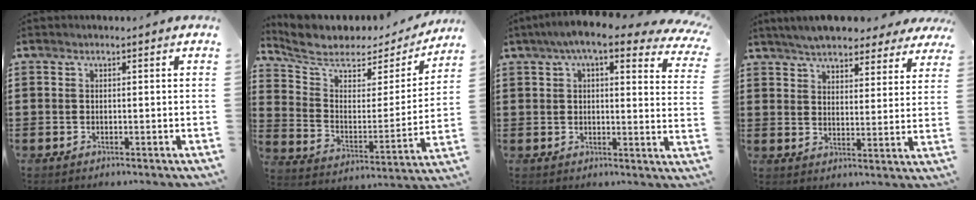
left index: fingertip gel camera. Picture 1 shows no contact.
{"total": 6.1, "force": [5.1, 2.7, 2.0], "torque": [-0.074, -0.034, 0.084]}
{"total": 7.5, "force": [5.5, 0.9, 4.9], "torque": [-0.098, -0.015, 0.093]}
{"total": 5.7, "force": [5.5, 0.8, 1.3], "torque": [-0.049, -0.017, 0.099]}